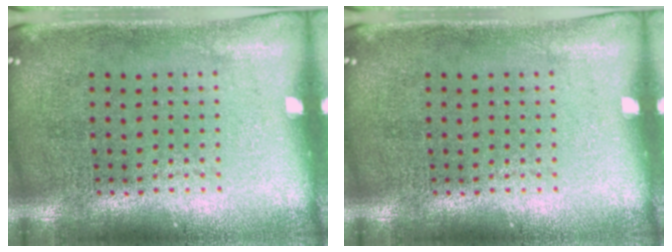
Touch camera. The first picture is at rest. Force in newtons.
{"total": 0.0}